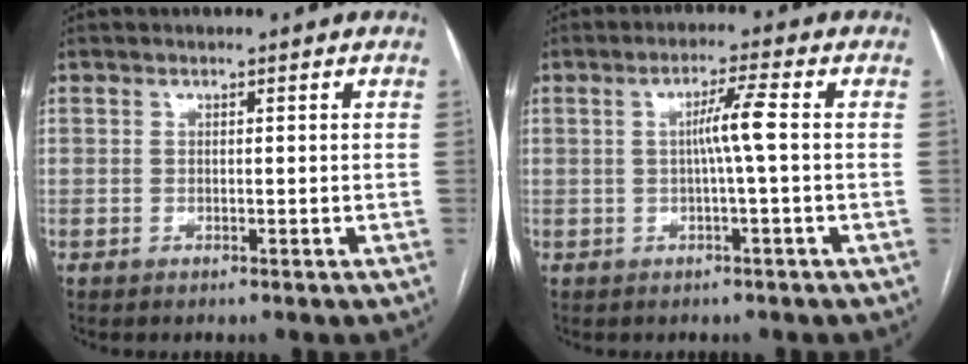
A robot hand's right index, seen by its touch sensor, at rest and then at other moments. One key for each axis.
{"total": 4.3, "fx": 0.0, "fy": -0.7, "fz": 4.2, "tx": -0.073, "ty": 0.007, "tz": 0.001}